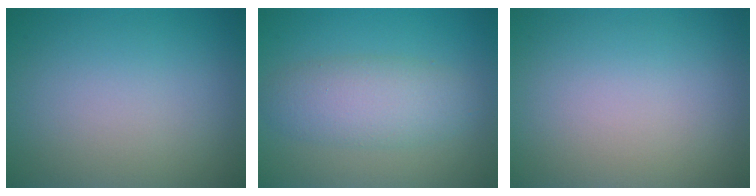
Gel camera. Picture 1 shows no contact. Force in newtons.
{"total": 4.2, "press": 4.2, "slide": 0.2}
{"total": 0.0}